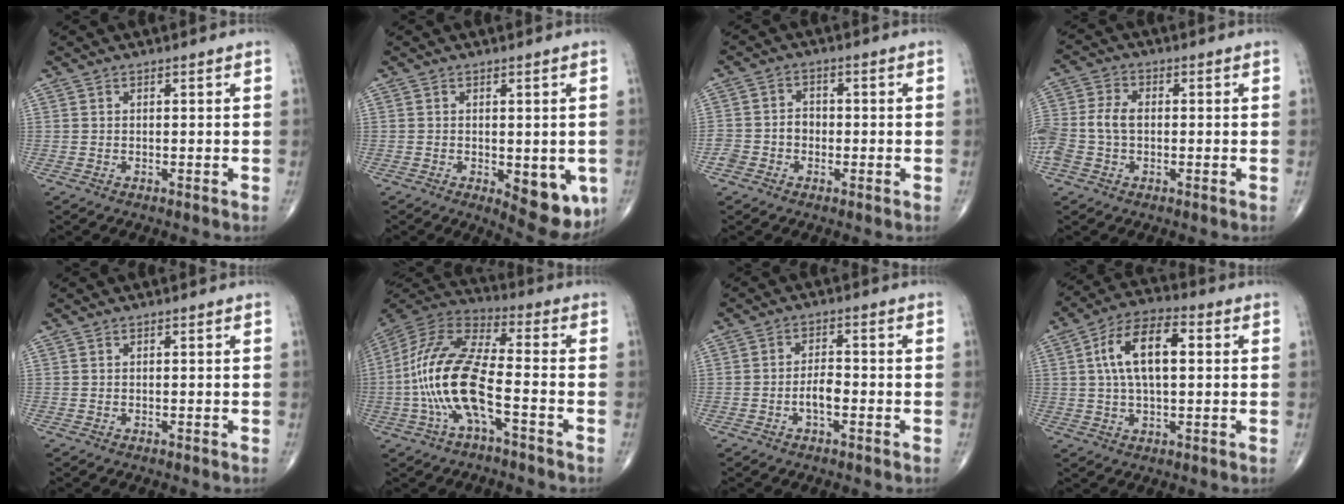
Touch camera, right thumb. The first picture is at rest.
{"total": 9.6, "force": [-2.5, 4.3, 8.2], "torque": [-0.080, -0.012, -0.022]}
{"total": 4.6, "force": [-1.7, 4.0, 1.6], "torque": [-0.017, 0.023, -0.033]}
{"total": 8.2, "force": [-0.9, 5.5, 6.0], "torque": [-0.141, 0.022, -0.021]}
{"total": 0.0}
{"total": 16.7, "force": [-4.3, 5.7, 15.1], "torque": [-0.329, 0.040, -0.086]}
{"total": 3.7, "force": [-1.4, 1.6, 3.0], "torque": [-0.050, 0.014, -0.027]}
{"total": 12.3, "force": [2.2, 5.9, 10.6], "torque": [-0.192, 0.021, 0.034]}